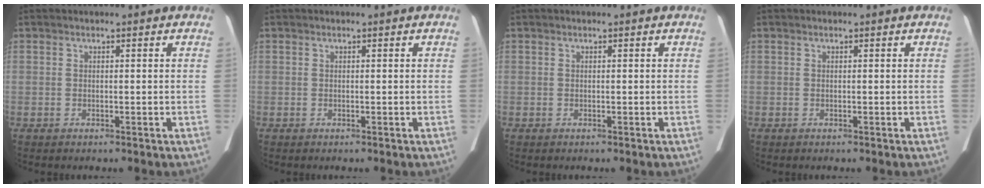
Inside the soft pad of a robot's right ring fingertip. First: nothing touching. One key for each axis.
{"total": 0.0}
{"total": 0.0}
{"total": 0.0}